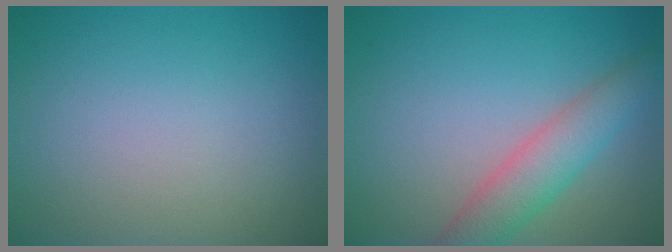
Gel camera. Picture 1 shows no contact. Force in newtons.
{"total": 4.1, "press": 4.1, "slide": 0.2}